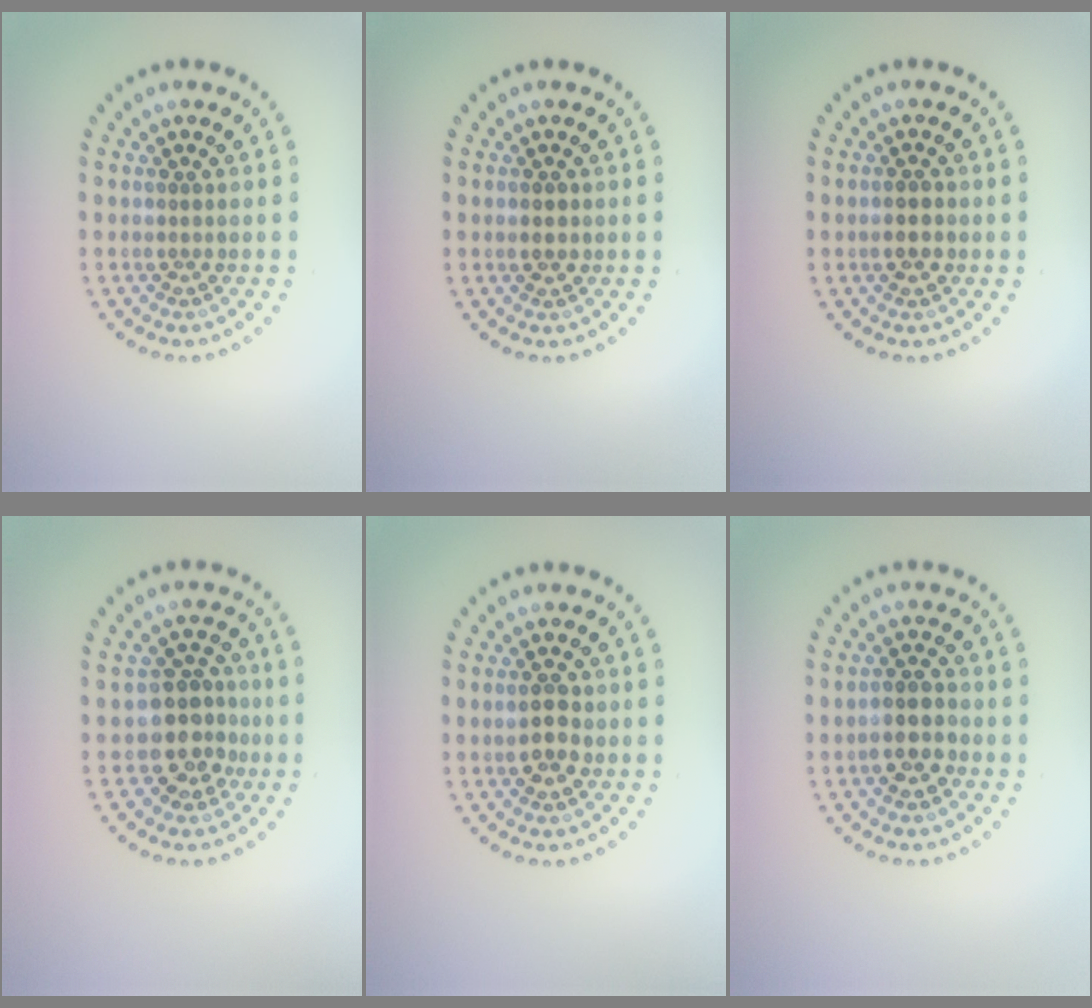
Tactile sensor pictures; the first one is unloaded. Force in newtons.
{"total": 1.9, "press": 1.9, "slide": 0.2}
{"total": 1.9, "press": 1.9, "slide": 0.2}
{"total": 3.7, "press": 3.4, "slide": 1.5}
{"total": 2.5, "press": 2.5, "slide": 0.0}
{"total": 3.1, "press": 3.0, "slide": 0.8}